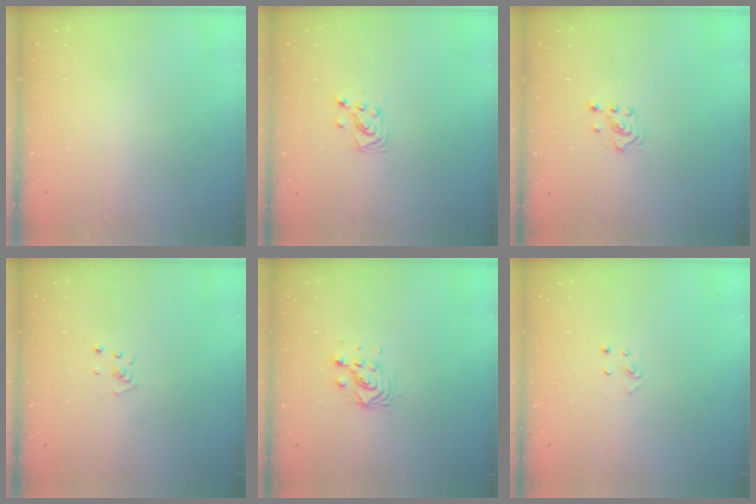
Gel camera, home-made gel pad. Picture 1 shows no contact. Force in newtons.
{"total": 4.3, "press": 4.2, "slide": 0.5}
{"total": 2.1, "press": 2.1, "slide": 0.1}
{"total": 2.2, "press": 2.2, "slide": 0.2}
{"total": 6.2, "press": 6.2, "slide": 0.2}
{"total": 3.0, "press": 2.9, "slide": 0.3}